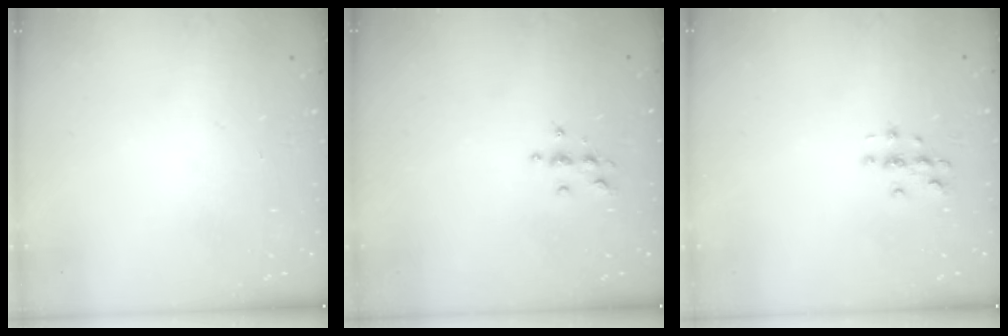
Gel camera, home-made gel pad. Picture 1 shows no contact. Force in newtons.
{"total": 4.5, "press": 4.4, "slide": 0.6}
{"total": 2.9, "press": 2.9, "slide": 0.3}